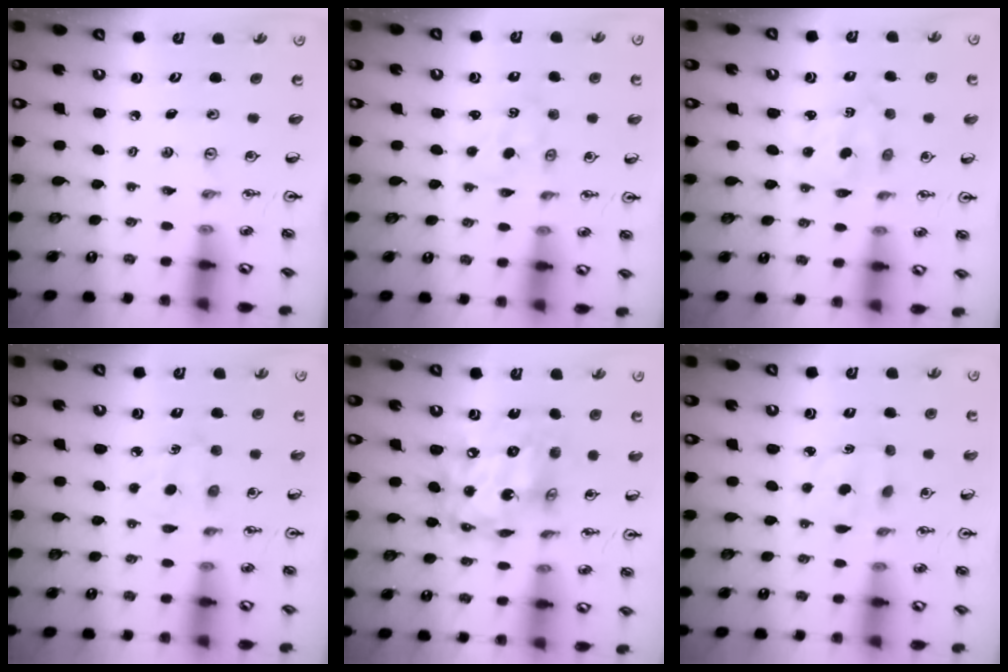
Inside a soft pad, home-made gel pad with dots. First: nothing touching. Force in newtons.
{"total": 1.2, "press": 1.1, "slide": 0.2}
{"total": 1.8, "press": 1.8, "slide": 0.4}
{"total": 4.2, "press": 4.2, "slide": 0.5}
{"total": 14.9, "press": 14.9, "slide": 1.2}
{"total": 2.0, "press": 1.9, "slide": 0.6}